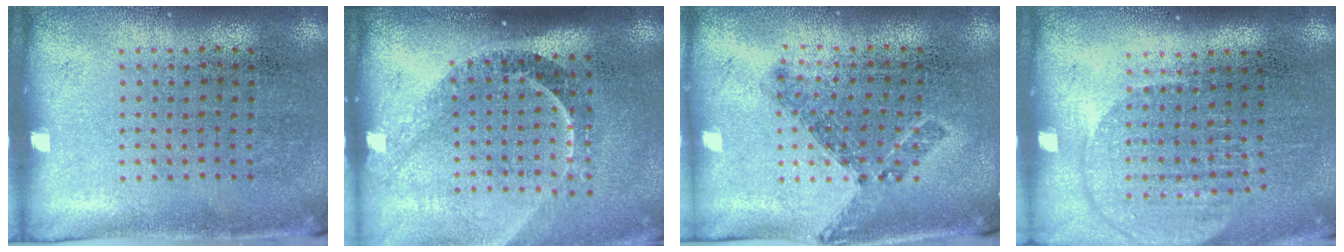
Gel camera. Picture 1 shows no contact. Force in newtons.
{"total": 2.3, "press": 1.6, "slide": 1.6}
{"total": 0.8, "press": 0.8, "slide": 0.3}
{"total": 1.6, "press": 1.4, "slide": 0.9}